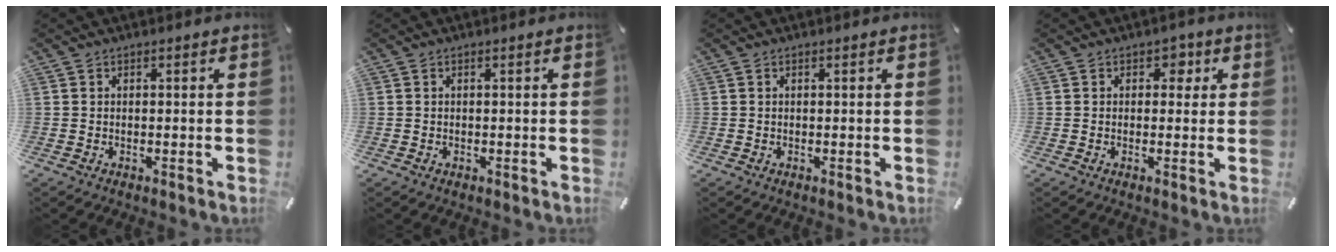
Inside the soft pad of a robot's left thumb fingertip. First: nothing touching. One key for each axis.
{"total": 0.0}
{"total": 0.0}
{"total": 2.8, "fx": 0.7, "fy": 2.2, "fz": 1.5, "tx": -0.002, "ty": -0.005, "tz": 0.001}